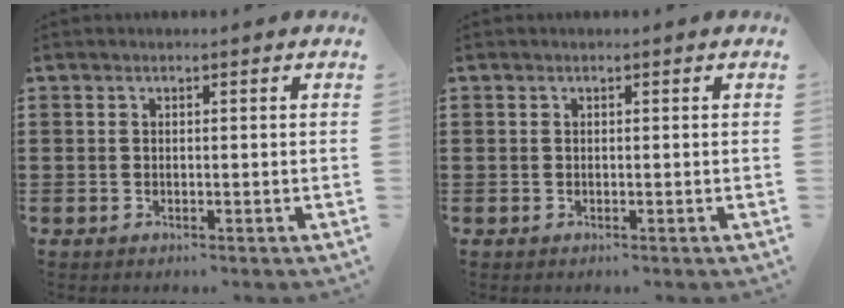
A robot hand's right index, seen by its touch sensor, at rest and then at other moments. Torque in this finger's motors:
{"motor_torque": [-0.05, 0.05, 0.00, 0.00]}